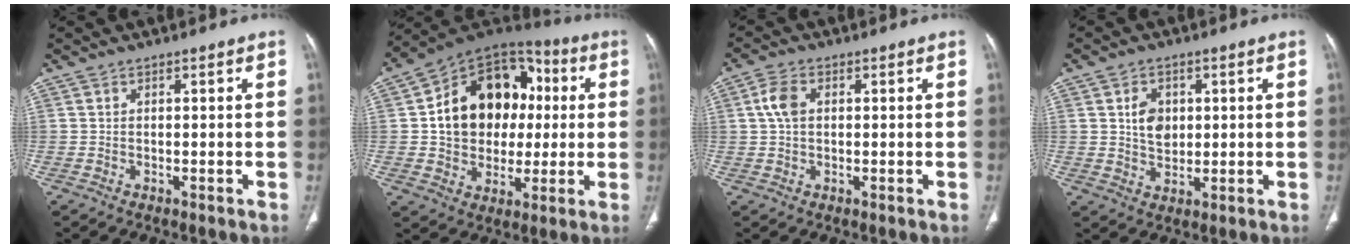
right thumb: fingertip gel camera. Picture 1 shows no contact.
{"total": 20.3, "force": [1.9, 15.7, 12.8], "torque": [-0.163, 0.030, 0.033]}
{"total": 4.3, "force": [0.8, 2.8, 3.2], "torque": [-0.071, 0.009, 0.014]}
{"total": 5.5, "force": [1.2, 4.1, 3.4], "torque": [-0.039, -0.008, 0.024]}